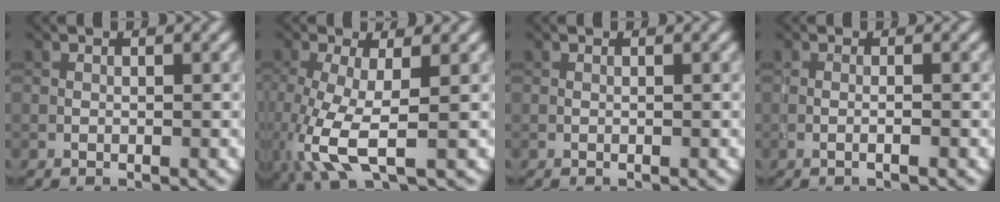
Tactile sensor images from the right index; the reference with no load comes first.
{"total": 5.7, "force": [-1.2, 1.8, 5.3], "torque": [-0.125, -0.016, -0.021]}
{"total": 0.0}
{"total": 1.3, "force": [-0.2, 0.3, 1.3], "torque": [-0.012, -0.007, -0.013]}